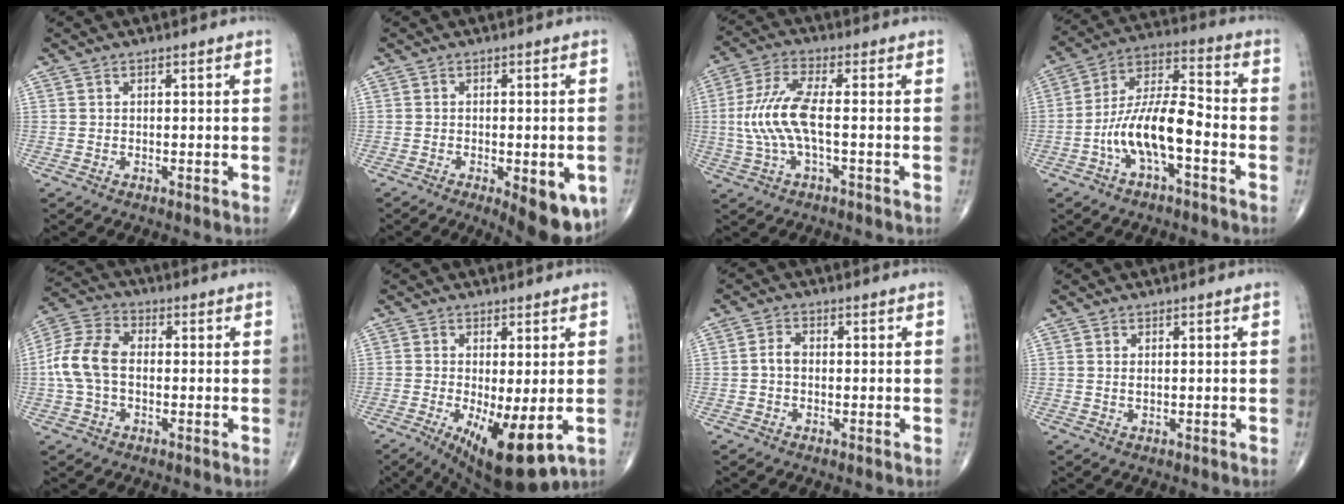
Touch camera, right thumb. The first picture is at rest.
{"total": 11.0, "force": [-4.2, 4.2, 9.2], "torque": [-0.107, -0.004, -0.047]}
{"total": 9.9, "force": [-0.7, 2.8, 9.5], "torque": [-0.226, 0.020, -0.016]}
{"total": 13.4, "force": [-4.4, 5.0, 11.6], "torque": [-0.220, 0.050, -0.084]}
{"total": 10.2, "force": [-0.5, 6.7, 7.7], "torque": [-0.164, 0.030, -0.018]}
{"total": 11.8, "force": [-3.2, 3.8, 10.7], "torque": [-0.168, -0.023, -0.034]}
{"total": 2.4, "force": [-0.3, 1.6, 1.7], "torque": [-0.027, 0.009, -0.011]}
{"total": 0.7, "force": [0.2, 0.3, 0.6], "torque": [-0.009, -0.002, 0.004]}